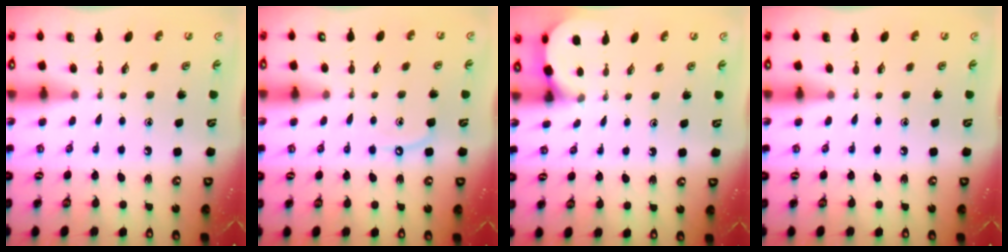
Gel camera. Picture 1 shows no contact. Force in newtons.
{"total": 4.0, "press": 4.0, "slide": 0.3}
{"total": 1.9, "press": 1.9, "slide": 0.2}
{"total": 0.0}